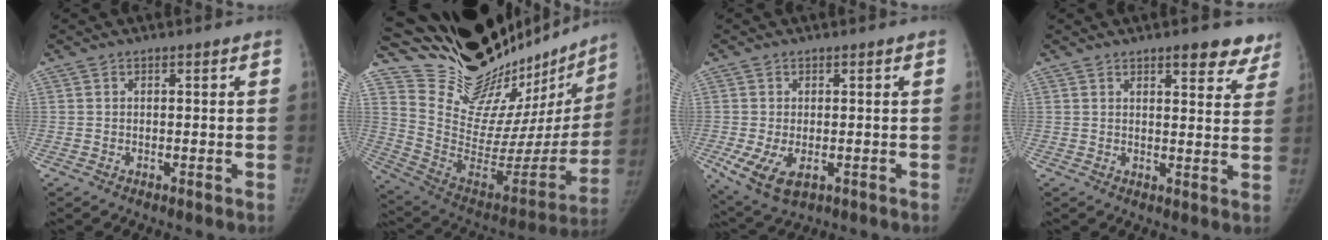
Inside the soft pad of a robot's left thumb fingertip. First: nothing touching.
{"total": 36.1, "force": [31.9, 9.9, 13.7], "torque": [-0.197, -0.204, 0.469]}
{"total": 7.0, "force": [-1.7, 4.1, 5.4], "torque": [-0.106, -0.017, -0.018]}
{"total": 8.2, "force": [6.3, 2.9, 4.4], "torque": [-0.017, -0.031, 0.069]}